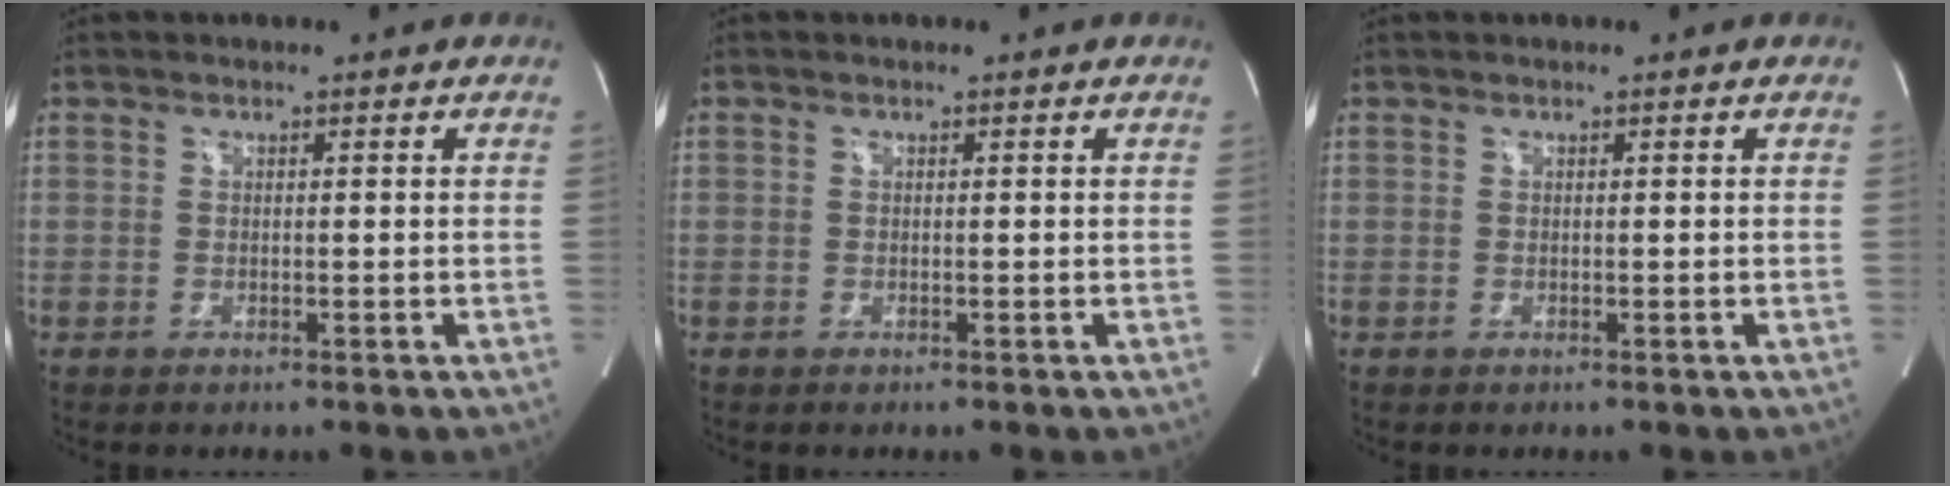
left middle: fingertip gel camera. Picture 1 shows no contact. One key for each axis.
{"total": 0.0}
{"total": 0.0}